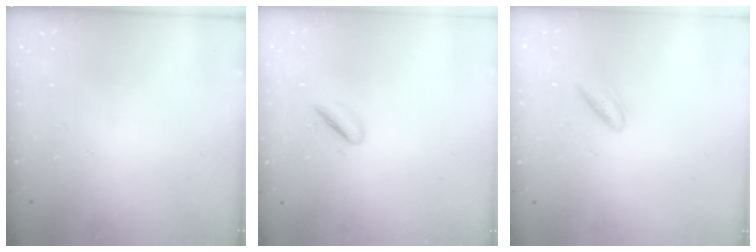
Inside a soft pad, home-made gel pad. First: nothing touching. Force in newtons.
{"total": 2.2, "press": 1.9, "slide": 1.2}
{"total": 3.7, "press": 3.6, "slide": 0.9}